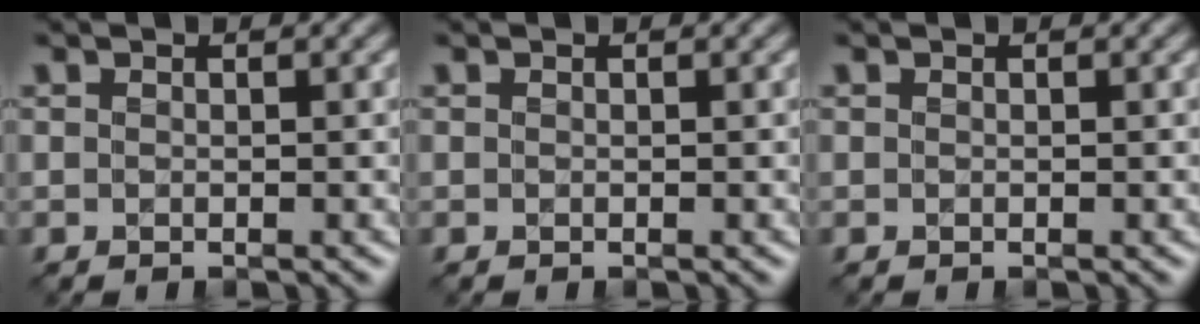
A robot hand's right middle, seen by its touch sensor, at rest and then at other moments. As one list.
[{"total": 0.0}, {"total": 0.0}]